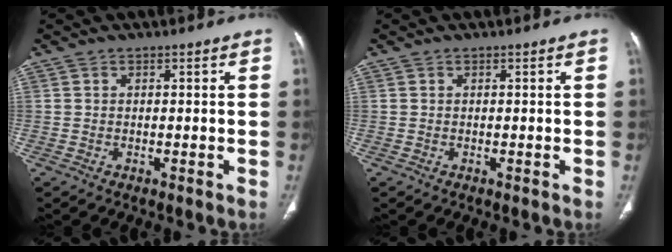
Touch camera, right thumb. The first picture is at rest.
{"total": 0.0}